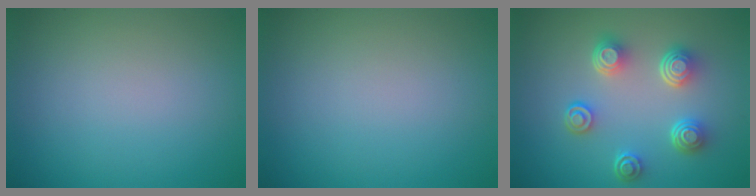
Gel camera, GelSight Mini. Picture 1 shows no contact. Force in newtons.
{"total": 0.0}
{"total": 5.0, "press": 3.5, "slide": 3.5}